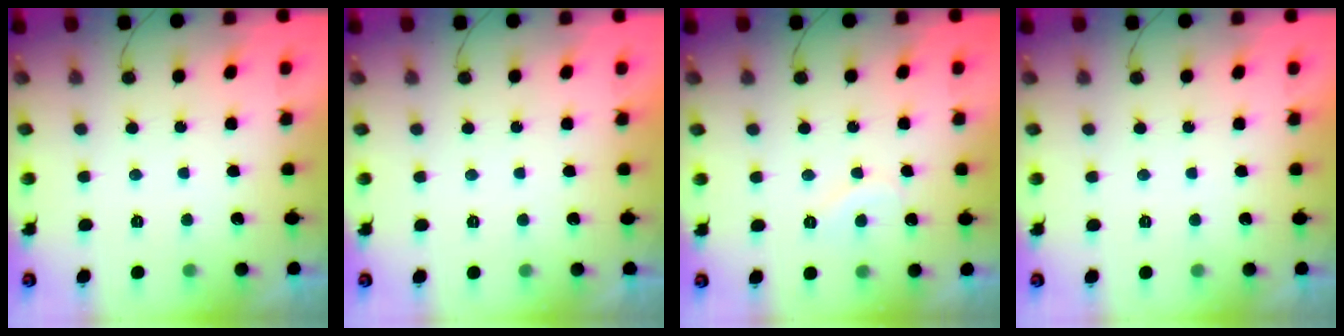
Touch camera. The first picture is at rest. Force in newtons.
{"total": 1.8, "press": 1.8, "slide": 0.0}
{"total": 5.9, "press": 5.9, "slide": 0.3}
{"total": 1.8, "press": 1.8, "slide": 0.1}